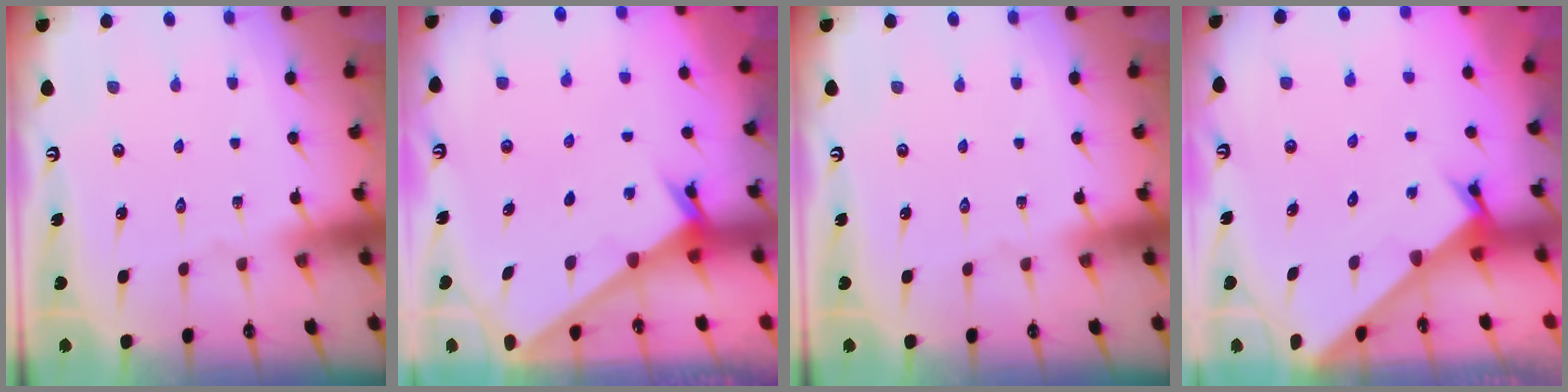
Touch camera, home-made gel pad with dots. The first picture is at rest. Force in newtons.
{"total": 2.4, "press": 2.4, "slide": 0.2}
{"total": 0.0}
{"total": 2.3, "press": 2.3, "slide": 0.0}